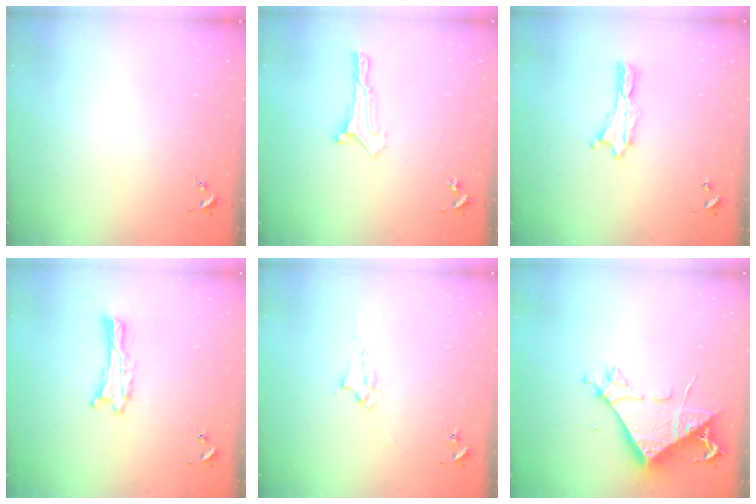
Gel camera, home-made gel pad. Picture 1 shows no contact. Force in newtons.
{"total": 0.0}
{"total": 0.0}
{"total": 0.0}
{"total": 2.0, "press": 2.0, "slide": 0.2}
{"total": 8.2, "press": 8.1, "slide": 1.2}